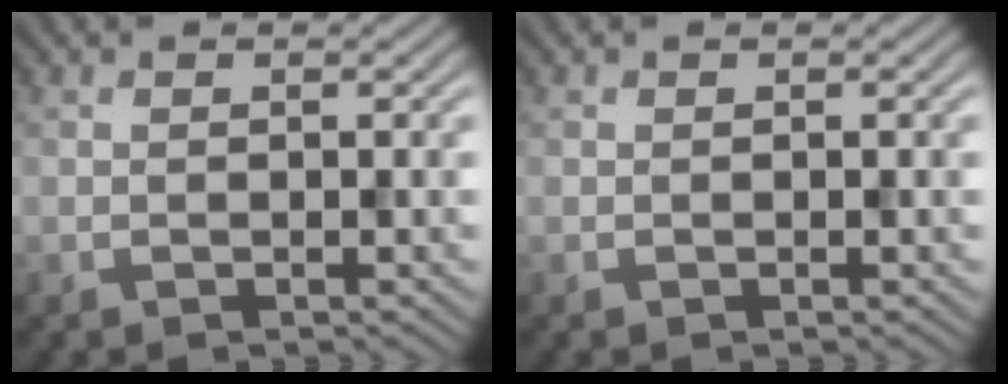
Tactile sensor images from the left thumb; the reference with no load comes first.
{"total": 0.0}